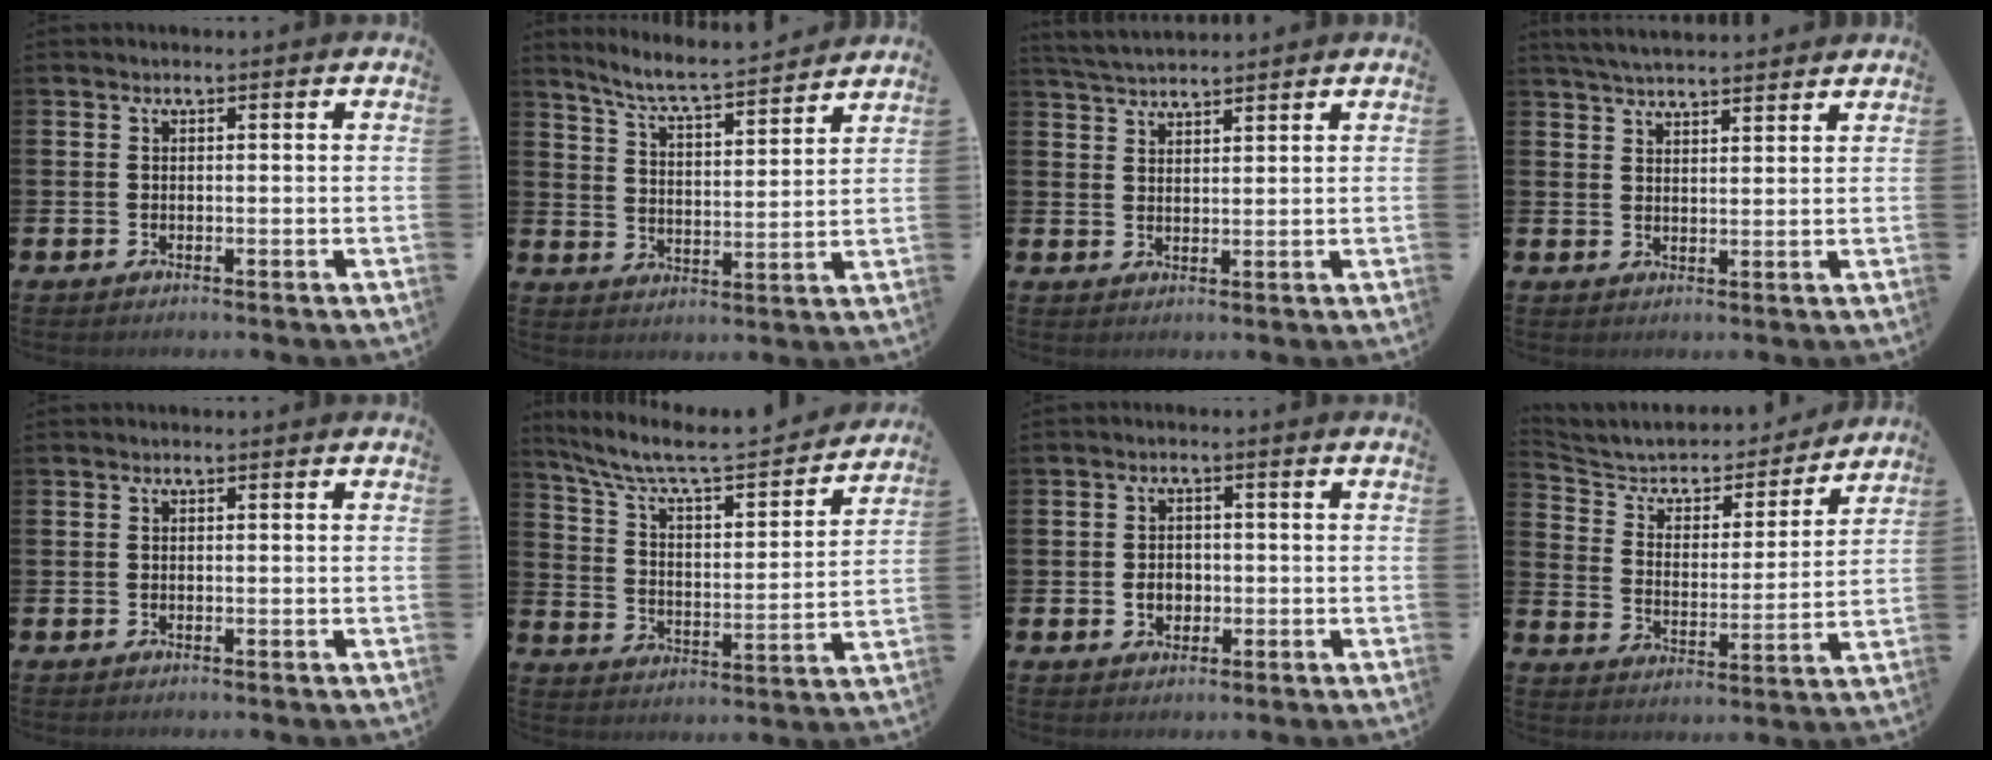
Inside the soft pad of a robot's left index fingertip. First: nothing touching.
{"total": 6.6, "force": [6.3, 0.0, 2.0], "torque": [-0.064, -0.045, 0.107]}
{"total": 3.6, "force": [3.6, 0.4, 0.4], "torque": [-0.024, -0.011, 0.067]}
{"total": 4.2, "force": [4.1, 0.3, 0.6], "torque": [-0.028, -0.014, 0.076]}
{"total": 0.0}
{"total": 8.4, "force": [7.5, 1.6, 3.3], "torque": [-0.100, -0.052, 0.123]}
{"total": 2.5, "force": [-0.5, 2.0, 1.4], "torque": [-0.010, -0.002, -0.016]}
{"total": 6.2, "force": [5.6, 2.2, 1.2], "torque": [-0.063, -0.041, 0.092]}